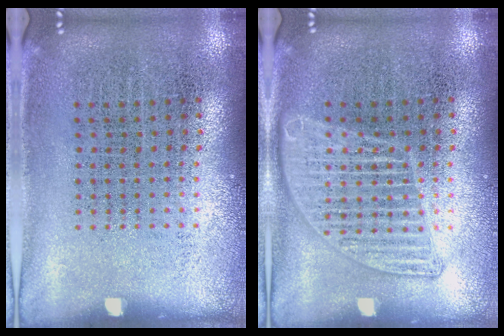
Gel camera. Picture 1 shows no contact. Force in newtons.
{"total": 2.4, "press": 2.3, "slide": 0.3}